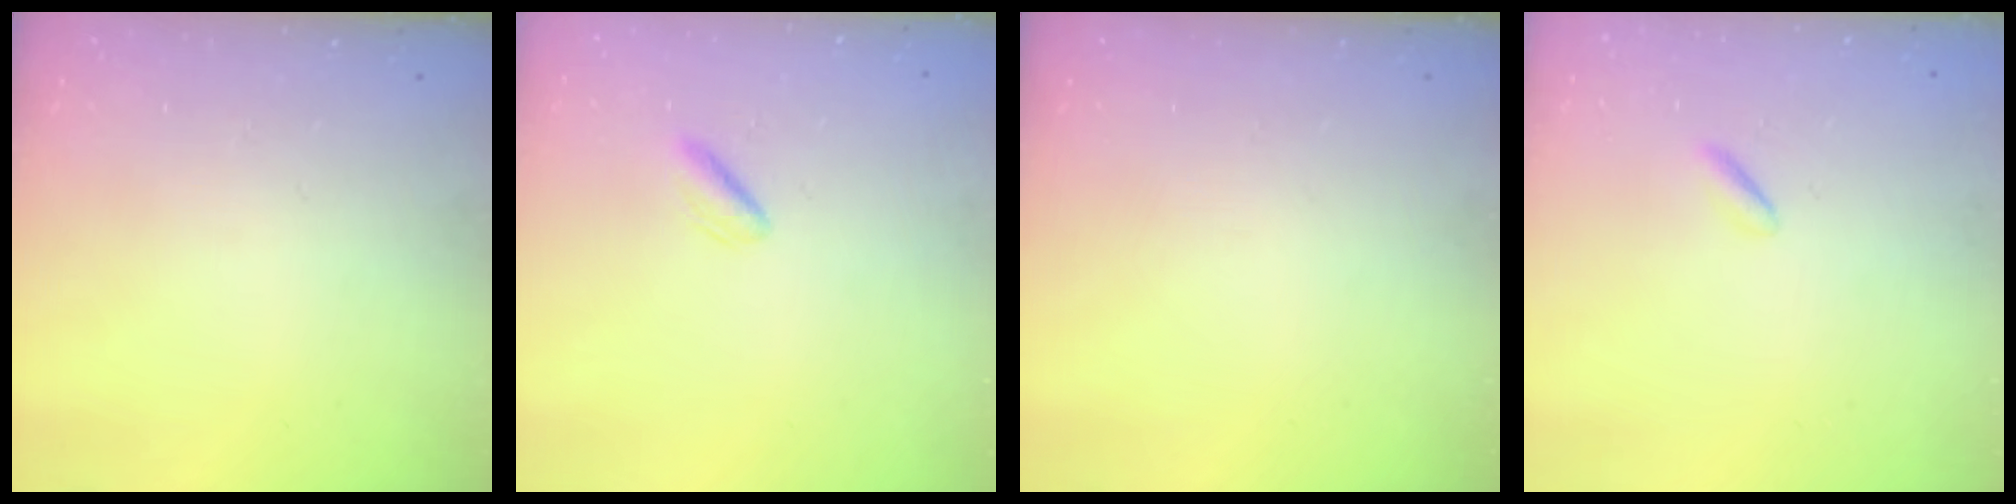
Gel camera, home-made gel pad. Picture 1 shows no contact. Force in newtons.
{"total": 1.7, "press": 1.3, "slide": 1.0}
{"total": 0.0}
{"total": 0.0}